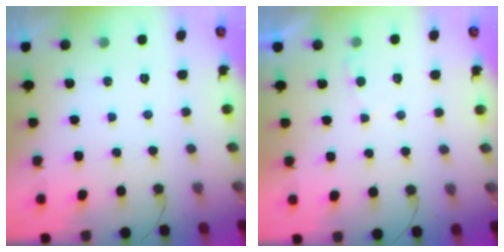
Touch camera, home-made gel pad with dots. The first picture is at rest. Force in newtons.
{"total": 2.2, "press": 2.2, "slide": 0.2}